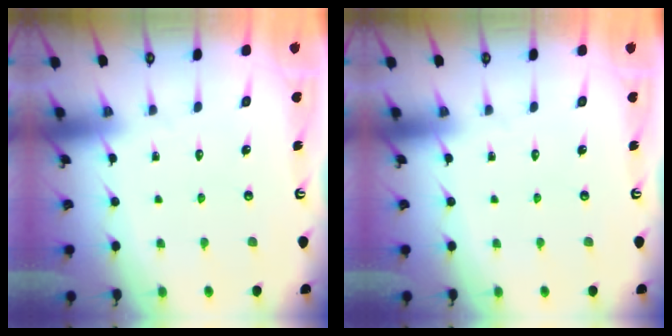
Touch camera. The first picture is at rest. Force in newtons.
{"total": 0.0}